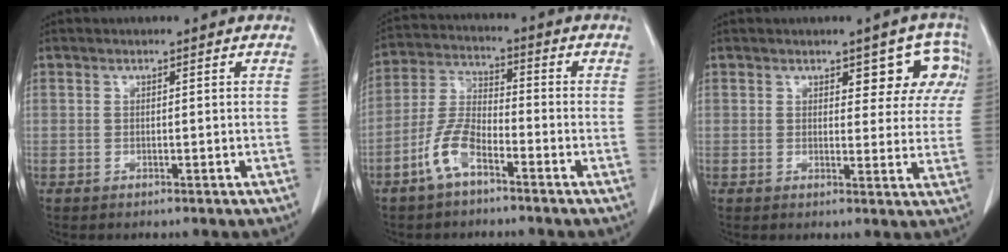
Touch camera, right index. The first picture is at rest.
{"total": 7.4, "force": [-4.3, 2.5, 5.4], "torque": [-0.126, 0.007, -0.090]}
{"total": 6.4, "force": [3.0, 3.3, 4.6], "torque": [-0.022, 0.011, 0.031]}